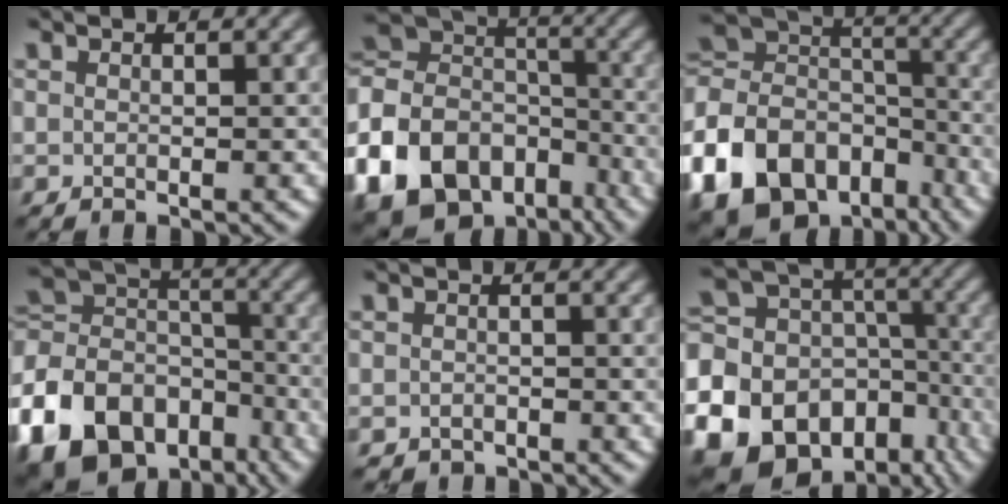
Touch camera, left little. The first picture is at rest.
{"total": 16.4, "force": [-8.1, 11.9, 7.8], "torque": [-0.211, -0.015, -0.132]}
{"total": 13.8, "force": [-6.8, 9.7, 7.0], "torque": [-0.170, 0.004, -0.130]}
{"total": 14.8, "force": [-8.0, 10.3, 6.9], "torque": [-0.166, -0.002, -0.149]}
{"total": 0.9, "force": [-0.8, 0.5, -0.1], "torque": [0.005, 0.000, -0.013]}
{"total": 24.8, "force": [-13.1, 19.4, 8.0], "torque": [-0.163, -0.055, -0.224]}